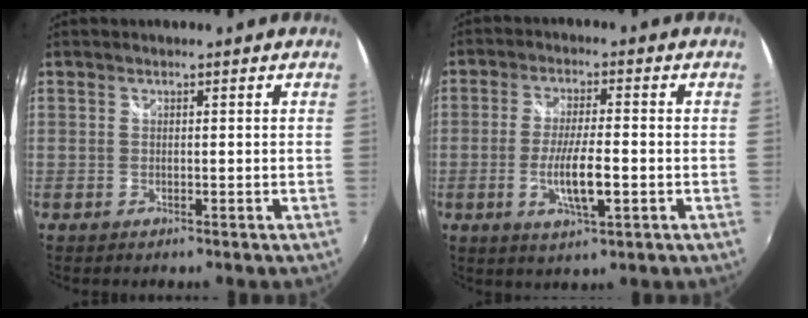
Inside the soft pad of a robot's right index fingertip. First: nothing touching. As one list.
[{"total": 7.9, "force": [-2.1, 1.4, 7.4], "torque": [-0.142, -0.009, -0.036]}]